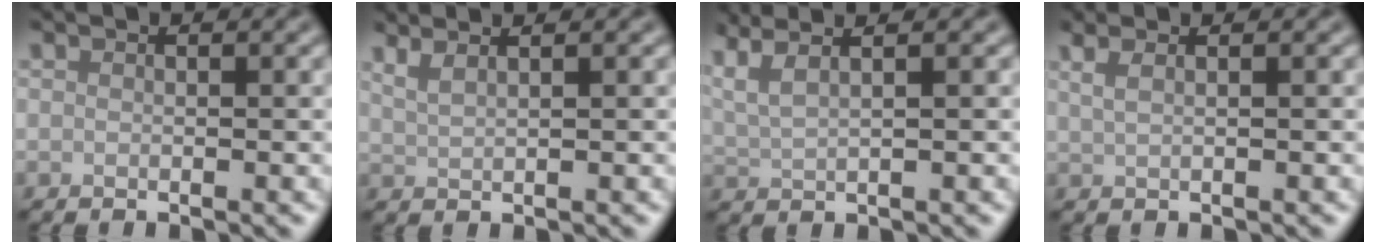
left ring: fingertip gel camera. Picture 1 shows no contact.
{"total": 3.2, "force": [2.3, 1.2, 1.8], "torque": [-0.014, 0.013, 0.016]}
{"total": 4.4, "force": [2.9, 1.5, 2.9], "torque": [-0.051, 0.031, 0.029]}
{"total": 2.7, "force": [1.5, 1.3, 1.8], "torque": [-0.020, 0.006, 0.001]}